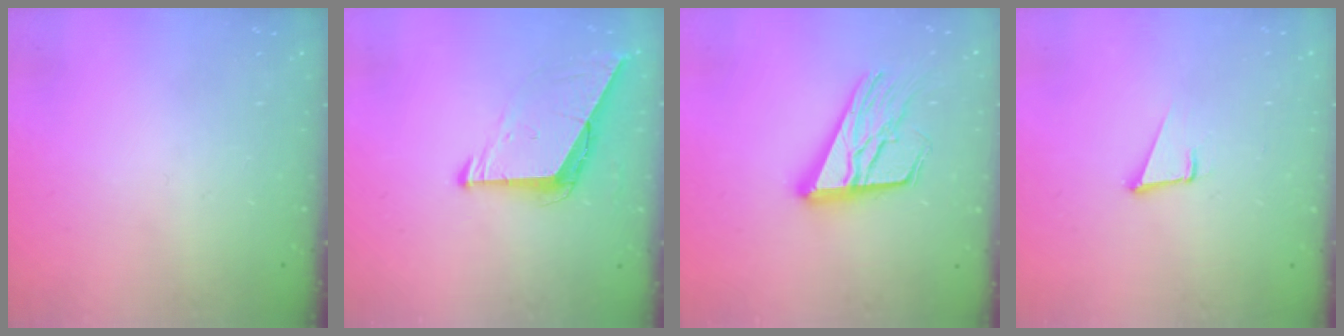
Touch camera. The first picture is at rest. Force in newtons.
{"total": 7.1, "press": 7.1, "slide": 0.5}
{"total": 18.0, "press": 17.9, "slide": 1.8}
{"total": 3.6, "press": 2.7, "slide": 2.4}